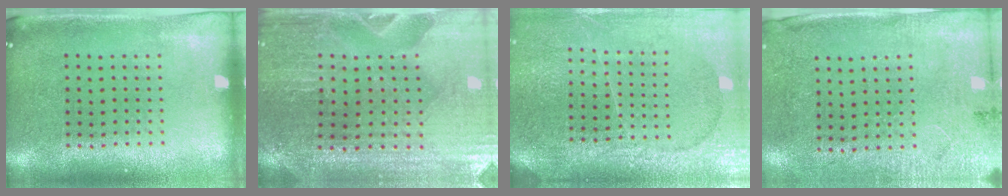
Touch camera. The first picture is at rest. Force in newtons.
{"total": 1.2, "press": 1.2, "slide": 0.0}
{"total": 3.8, "press": 3.4, "slide": 1.8}
{"total": 2.6, "press": 2.2, "slide": 1.5}